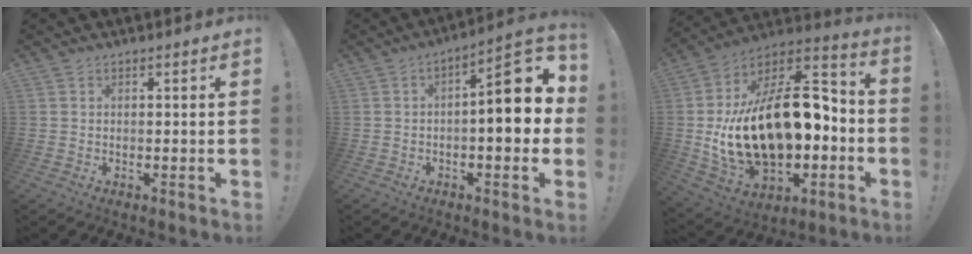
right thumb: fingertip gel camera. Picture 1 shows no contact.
{"total": 13.7, "force": [0.8, 5.0, 12.7], "torque": [-0.156, -0.004, 0.003]}
{"total": 28.5, "force": [-1.1, 17.5, 22.5], "torque": [-0.392, 0.000, 0.012]}